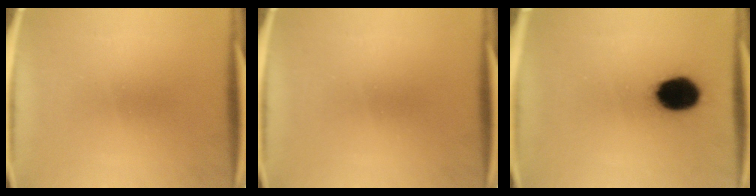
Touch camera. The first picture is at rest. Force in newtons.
{"total": 0.0}
{"total": 12.7}